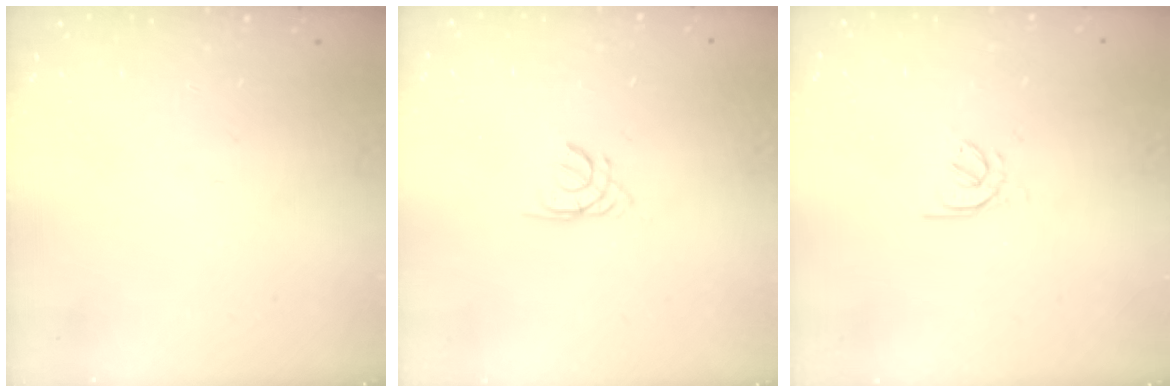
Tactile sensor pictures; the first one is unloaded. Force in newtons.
{"total": 1.5, "press": 1.4, "slide": 0.3}
{"total": 1.5, "press": 1.4, "slide": 0.5}